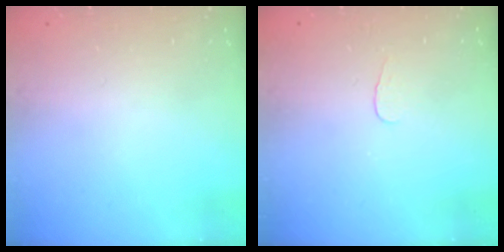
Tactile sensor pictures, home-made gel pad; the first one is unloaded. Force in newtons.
{"total": 2.8, "press": 2.7, "slide": 0.3}